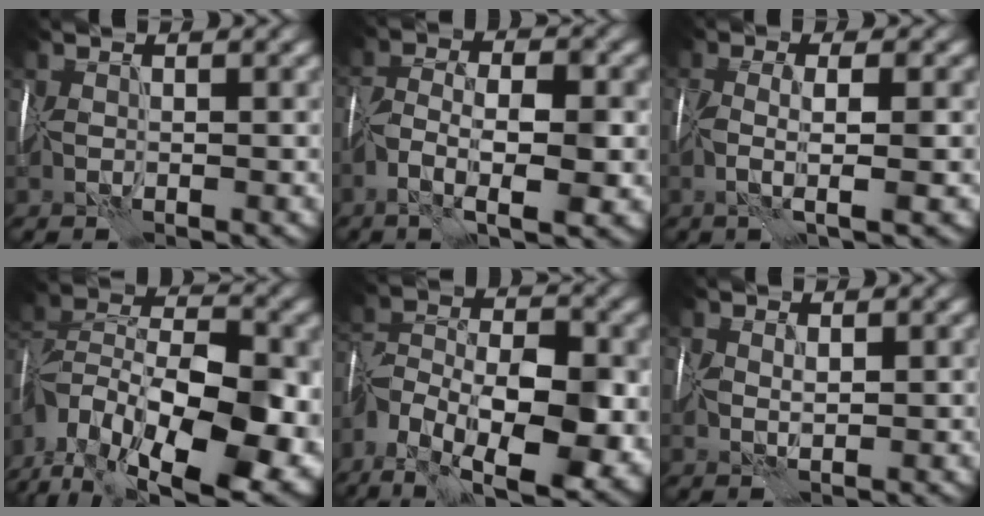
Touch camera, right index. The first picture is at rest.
{"total": 6.7, "force": [-2.0, 2.6, 5.8], "torque": [-0.101, 0.009, -0.038]}
{"total": 3.9, "force": [-0.4, 0.7, 3.8], "torque": [-0.063, -0.003, -0.009]}
{"total": 18.7, "force": [-9.2, 10.6, 12.4], "torque": [-0.221, -0.003, -0.136]}
{"total": 12.9, "force": [-6.3, 6.5, 9.2], "torque": [-0.167, -0.002, -0.109]}
{"total": 1.2, "force": [0.5, 0.6, 0.9], "torque": [-0.019, -0.002, 0.012]}